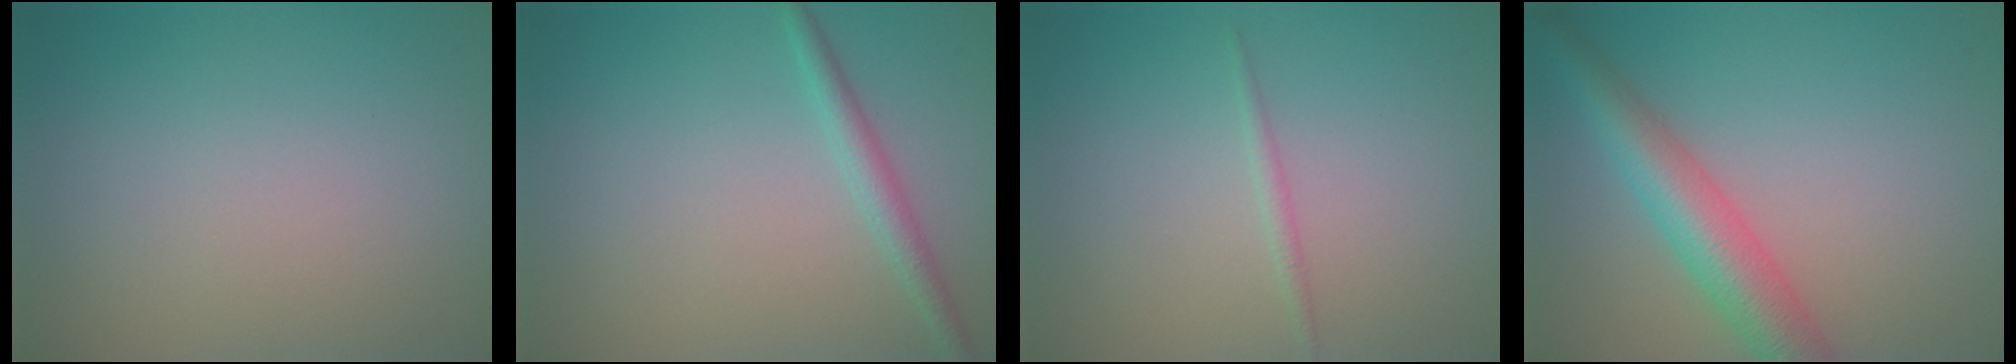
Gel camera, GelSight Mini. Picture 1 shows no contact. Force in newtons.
{"total": 1.9, "press": 1.9, "slide": 0.2}
{"total": 0.8, "press": 0.8, "slide": 0.0}
{"total": 5.5, "press": 5.5, "slide": 0.2}